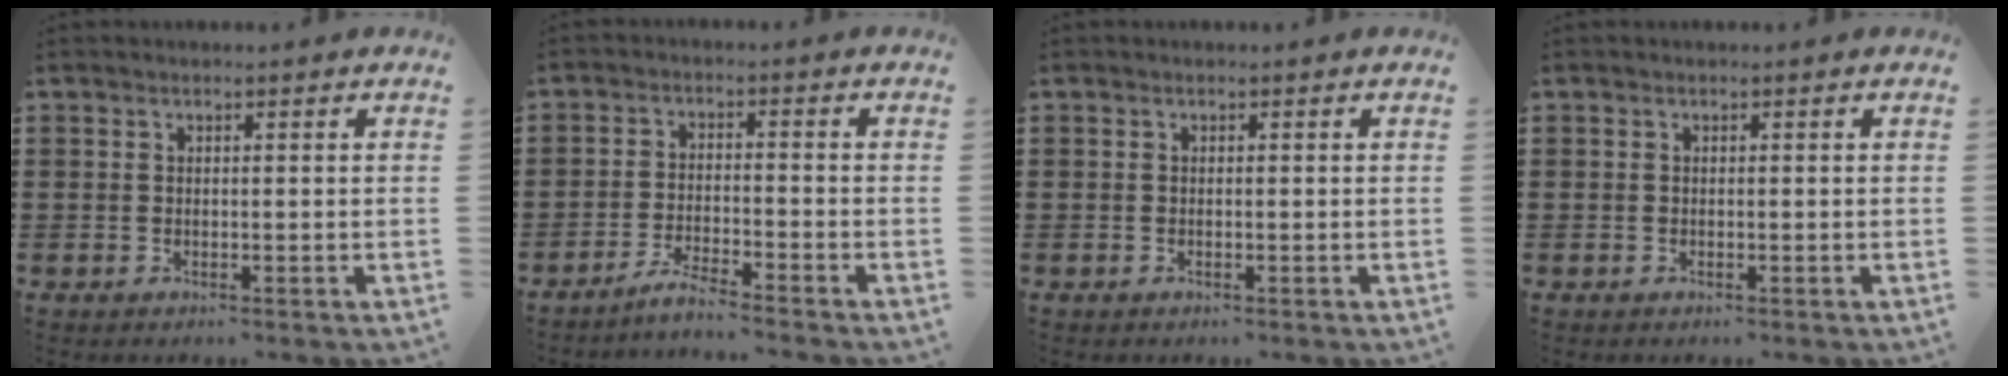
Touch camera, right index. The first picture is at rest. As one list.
[{"total": 3.7, "force": [-3.5, -0.6, 0.9], "torque": [-0.023, -0.005, -0.071]}, {"total": 0.0}, {"total": 0.0}]